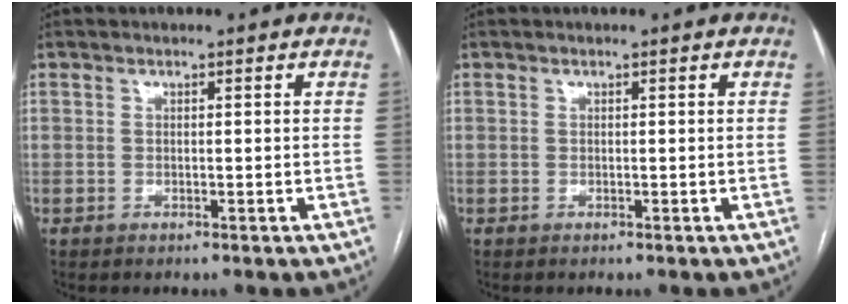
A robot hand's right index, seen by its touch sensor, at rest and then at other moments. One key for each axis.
{"total": 0.0}